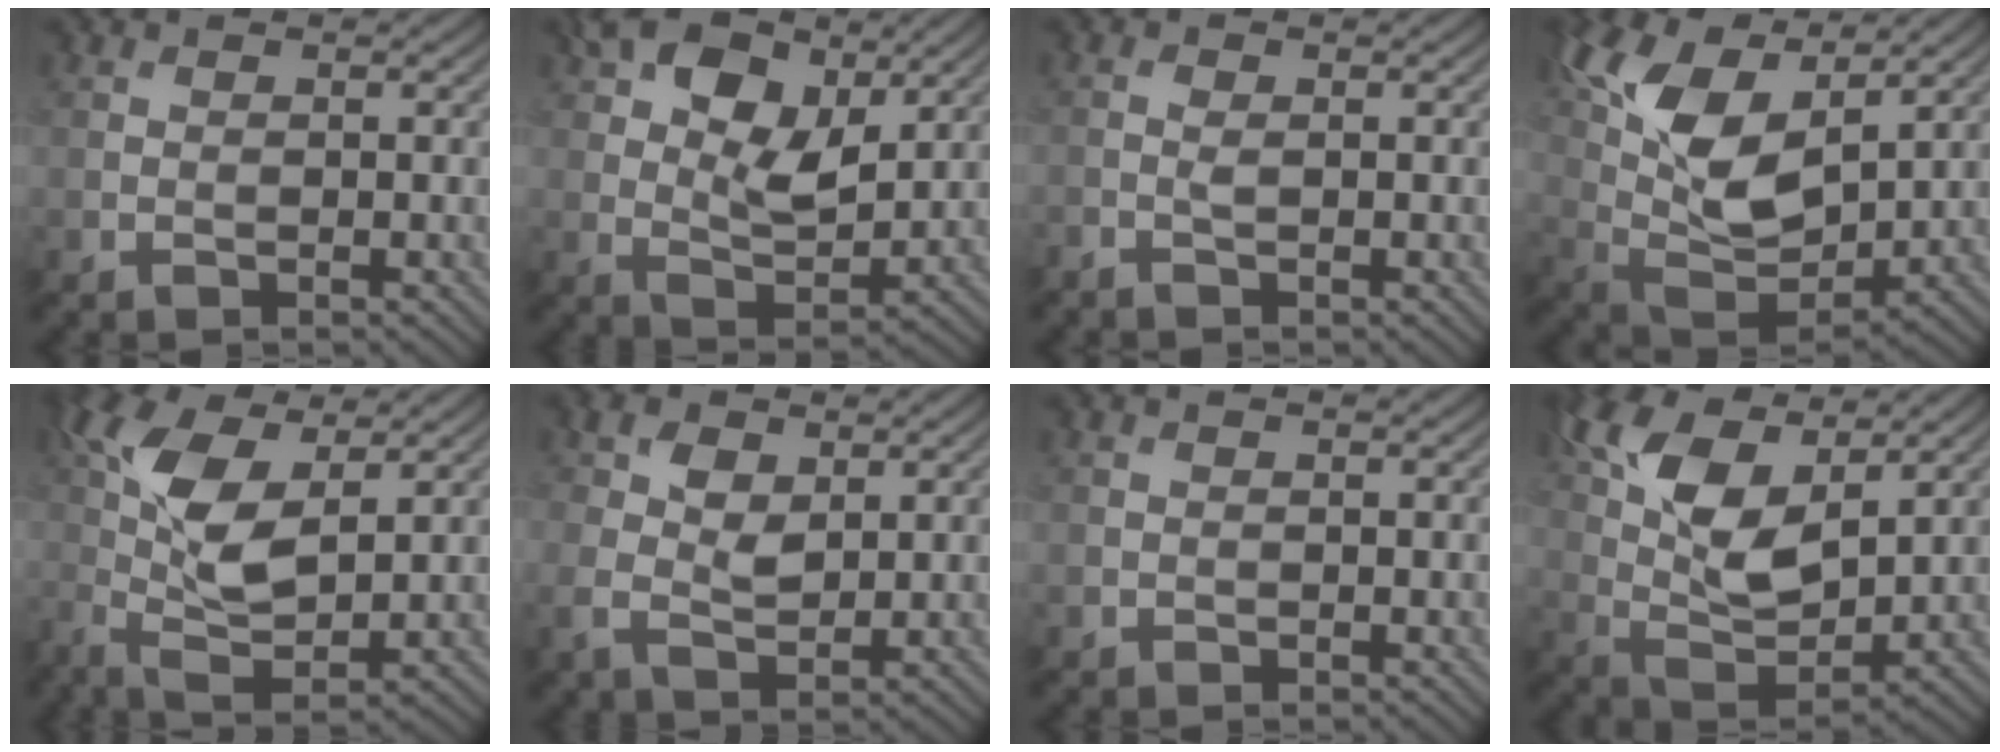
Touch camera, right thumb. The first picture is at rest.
{"total": 9.3, "force": [4.4, 5.2, 6.4], "torque": [-0.129, 0.004, 0.080]}
{"total": 1.2, "force": [-0.7, 0.4, 0.9], "torque": [-0.022, 0.002, -0.017]}
{"total": 13.5, "force": [6.2, 6.4, 10.1], "torque": [-0.220, 0.011, 0.124]}
{"total": 9.4, "force": [2.1, 3.9, 8.3], "torque": [-0.203, 0.007, 0.036]}
{"total": 4.6, "force": [1.4, 2.9, 3.3], "torque": [-0.076, -0.002, 0.025]}
{"total": 0.6, "force": [-0.2, 0.6, 0.0], "torque": [0.002, -0.005, -0.005]}
{"total": 11.8, "force": [5.5, 5.6, 8.8], "torque": [-0.201, 0.008, 0.112]}